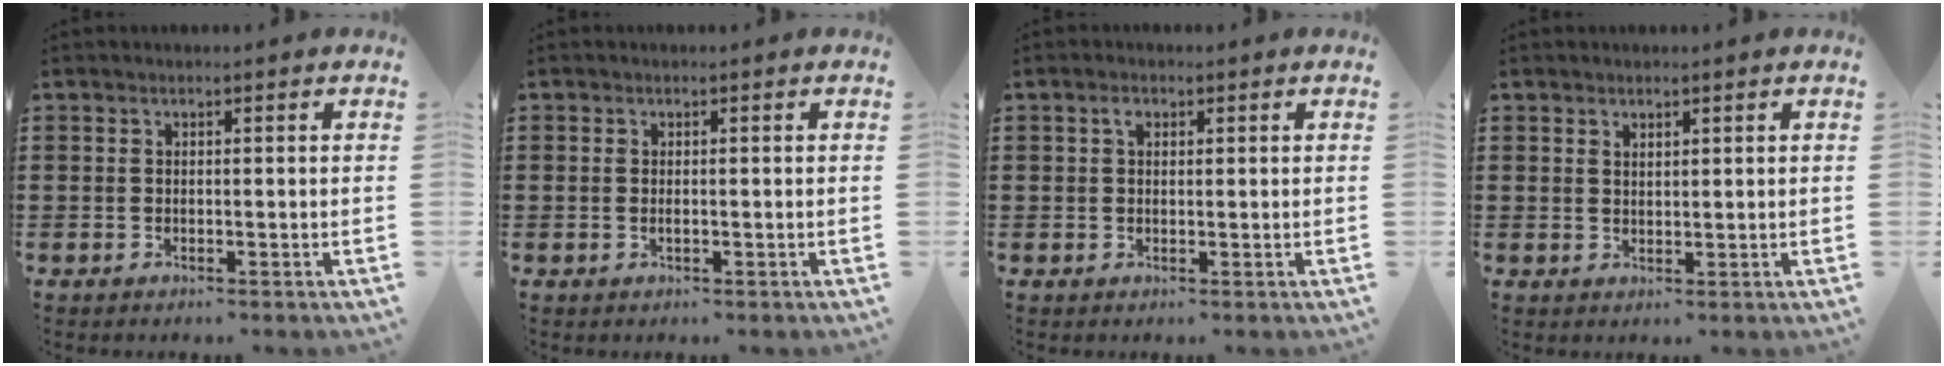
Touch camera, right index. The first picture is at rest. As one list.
[{"total": 0.7, "force": [-0.1, 0.2, 0.7], "torque": [-0.014, -0.002, -0.002]}, {"total": 1.4, "force": [0.6, 0.9, 1.0], "torque": [-0.021, 0.007, 0.009]}, {"total": 1.2, "force": [1.1, 0.4, 0.2], "torque": [-0.006, 0.001, 0.021]}]